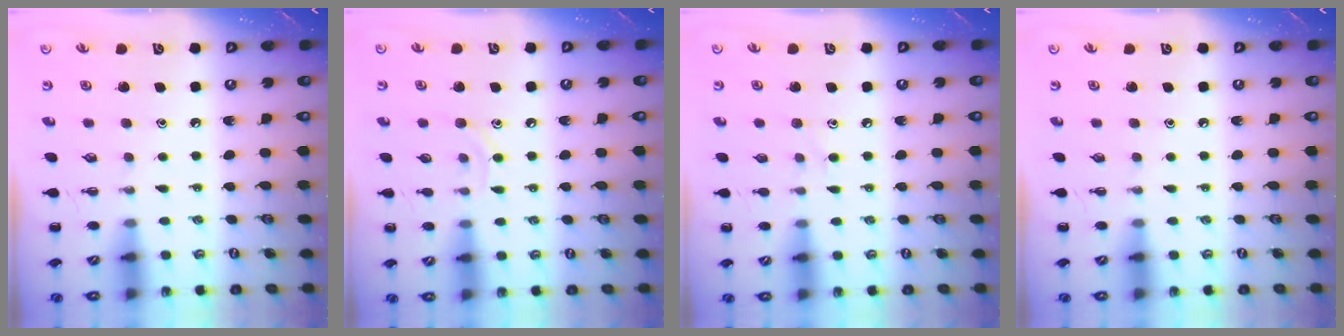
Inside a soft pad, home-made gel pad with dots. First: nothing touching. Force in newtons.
{"total": 5.5, "press": 5.3, "slide": 1.3}
{"total": 5.2, "press": 4.9, "slide": 1.8}
{"total": 0.0}